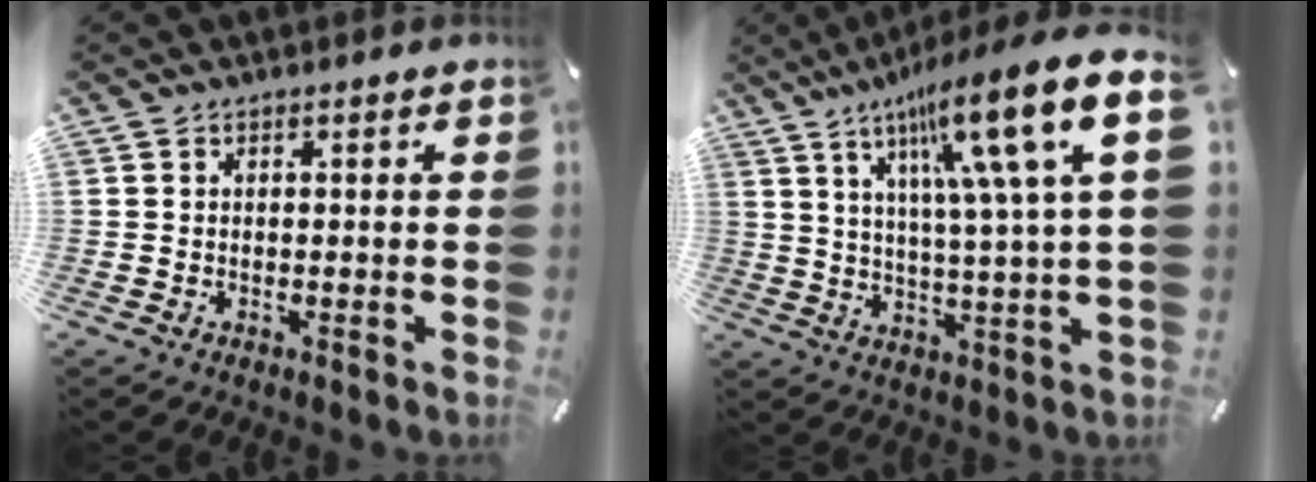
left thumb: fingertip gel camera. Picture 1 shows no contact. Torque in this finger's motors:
{"motor_torque": [2.33, 2.68, 2.19, -0.58, 0.27]}